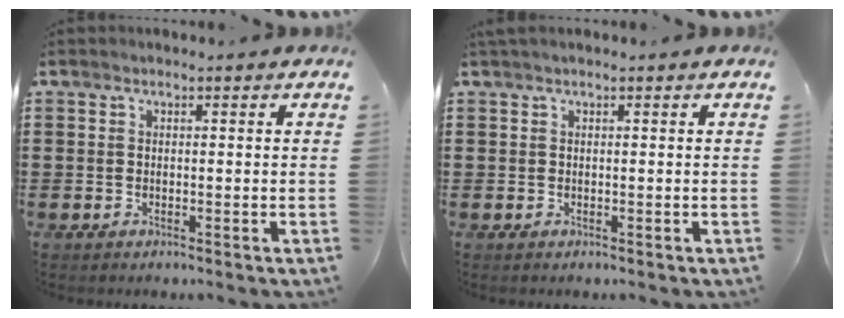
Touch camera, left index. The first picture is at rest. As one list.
[{"total": 0.6, "force": [0.3, 0.1, 0.5], "torque": [-0.010, 0.001, 0.007]}]